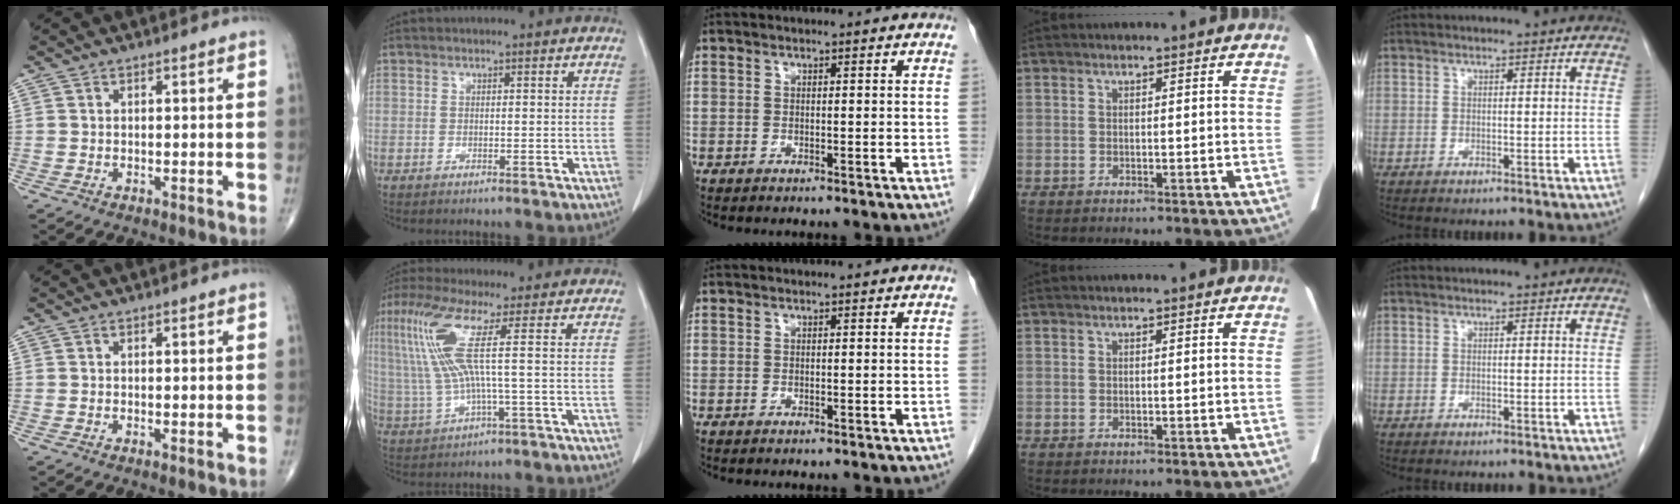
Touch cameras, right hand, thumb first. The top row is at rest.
{"index": {"total": 9.6, "force": [2.3, -0.4, 9.3], "torque": [-0.216, 0.009, 0.047]}}